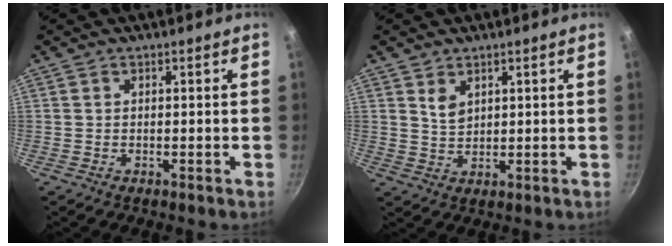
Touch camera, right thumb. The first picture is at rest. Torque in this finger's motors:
{"motor_torque": [-0.20, 0.04, -0.01, 0.19, 0.12]}